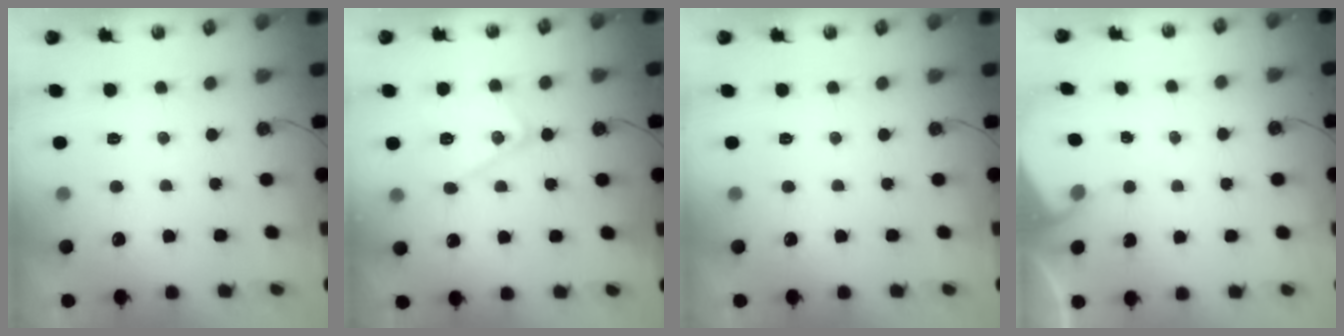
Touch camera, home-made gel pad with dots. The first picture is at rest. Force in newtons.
{"total": 12.8, "press": 12.8, "slide": 0.5}
{"total": 0.0}
{"total": 2.3, "press": 2.3, "slide": 0.4}